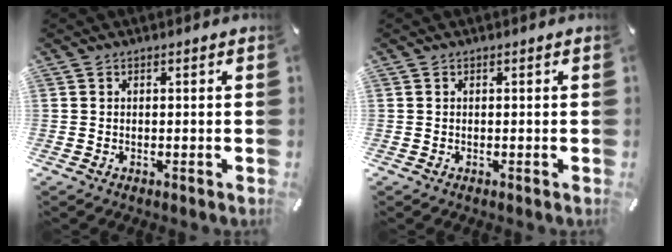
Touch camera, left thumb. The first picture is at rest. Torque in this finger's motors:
{"motor_torque": [0.00, 0.00, 0.00, 0.00, 0.00]}